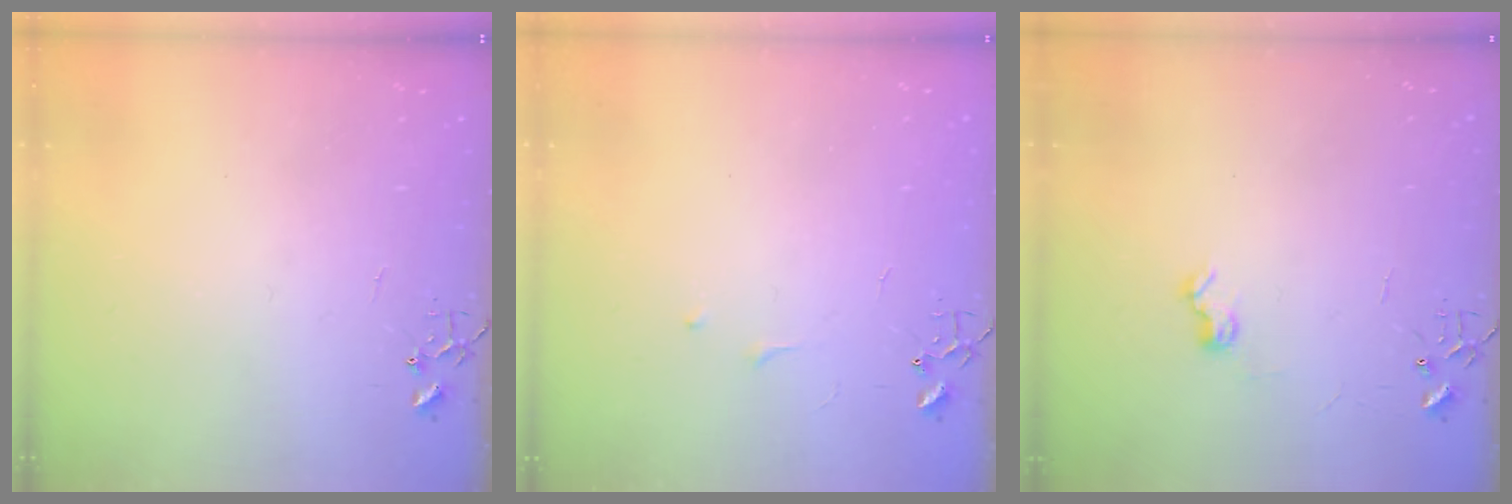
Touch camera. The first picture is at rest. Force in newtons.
{"total": 4.7, "press": 4.7, "slide": 0.7}
{"total": 7.2, "press": 7.2, "slide": 0.6}